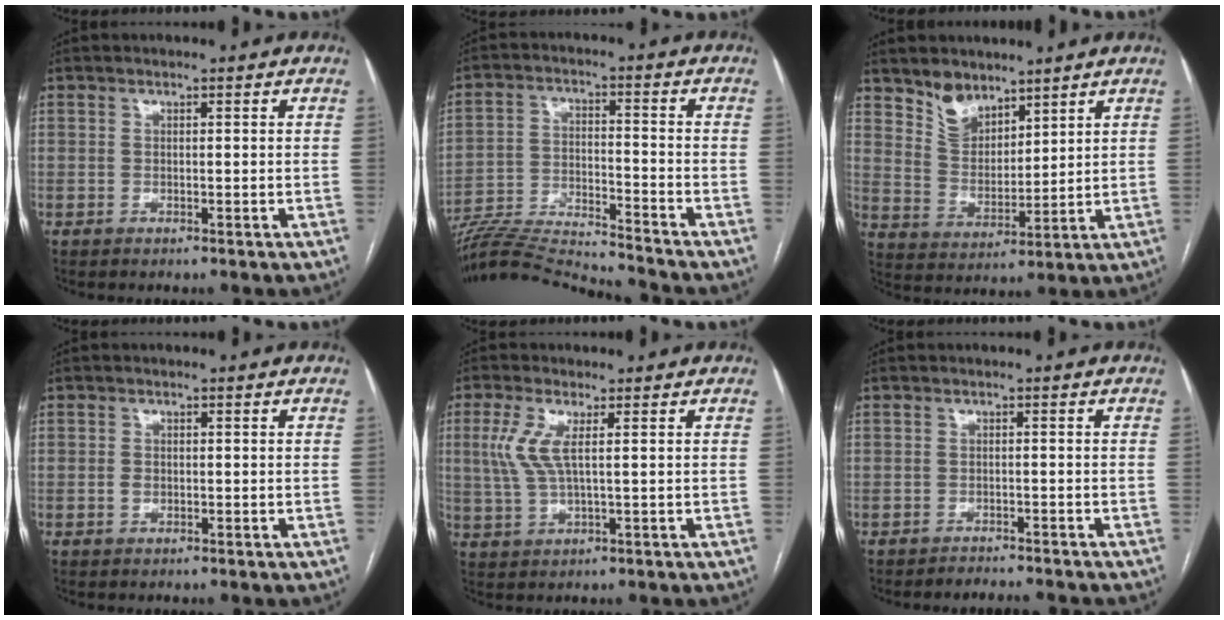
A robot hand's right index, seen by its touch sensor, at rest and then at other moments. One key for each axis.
{"total": 14.7, "fx": -14.3, "fy": -1.0, "fz": 3.3, "tx": -0.060, "ty": 0.002, "tz": -0.245}
{"total": 6.9, "fx": 5.4, "fy": 3.6, "fz": 2.4, "tx": -0.050, "ty": 0.001, "tz": 0.113}
{"total": 1.1, "fx": -0.2, "fy": 0.8, "fz": 0.7, "tx": -0.012, "ty": 0.002, "tz": -0.001}
{"total": 5.5, "fx": 1.3, "fy": 1.2, "fz": 5.2, "tx": -0.137, "ty": 0.002, "tz": 0.029}
{"total": 4.2, "fx": -4.1, "fy": 0.1, "fz": 0.7, "tx": -0.005, "ty": -0.010, "tz": -0.058}